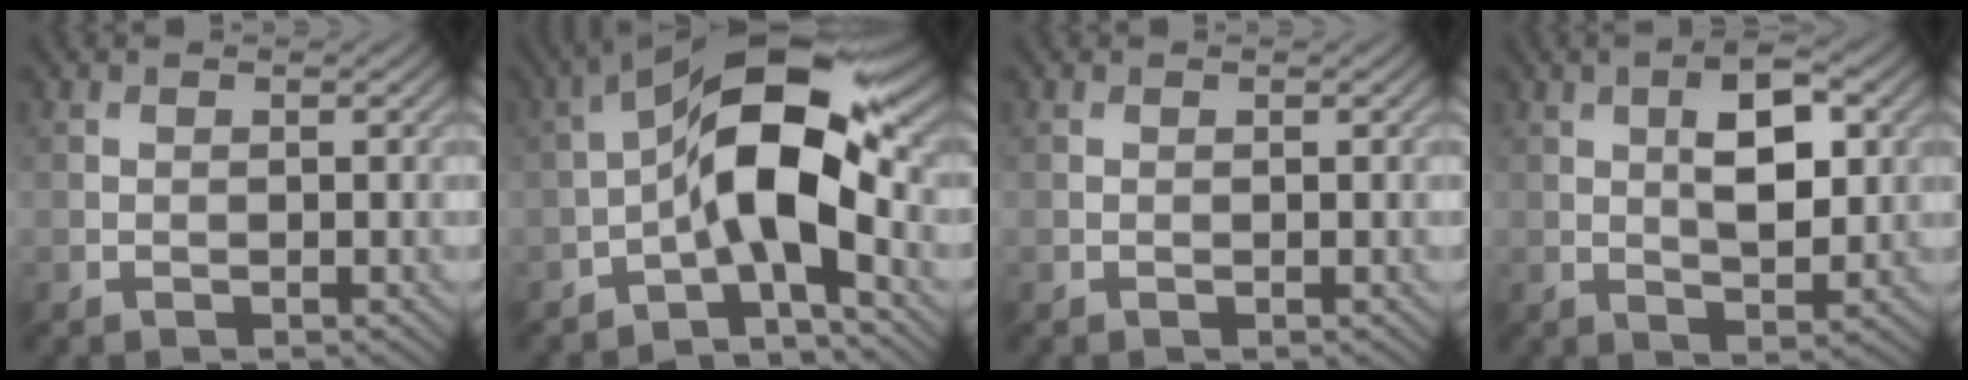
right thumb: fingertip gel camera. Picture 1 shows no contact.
{"total": 11.5, "force": [-2.4, 4.2, 10.5], "torque": [-0.179, 0.018, -0.058]}
{"total": 0.0}
{"total": 6.9, "force": [1.7, 2.9, 6.0], "torque": [-0.098, 0.007, 0.026]}